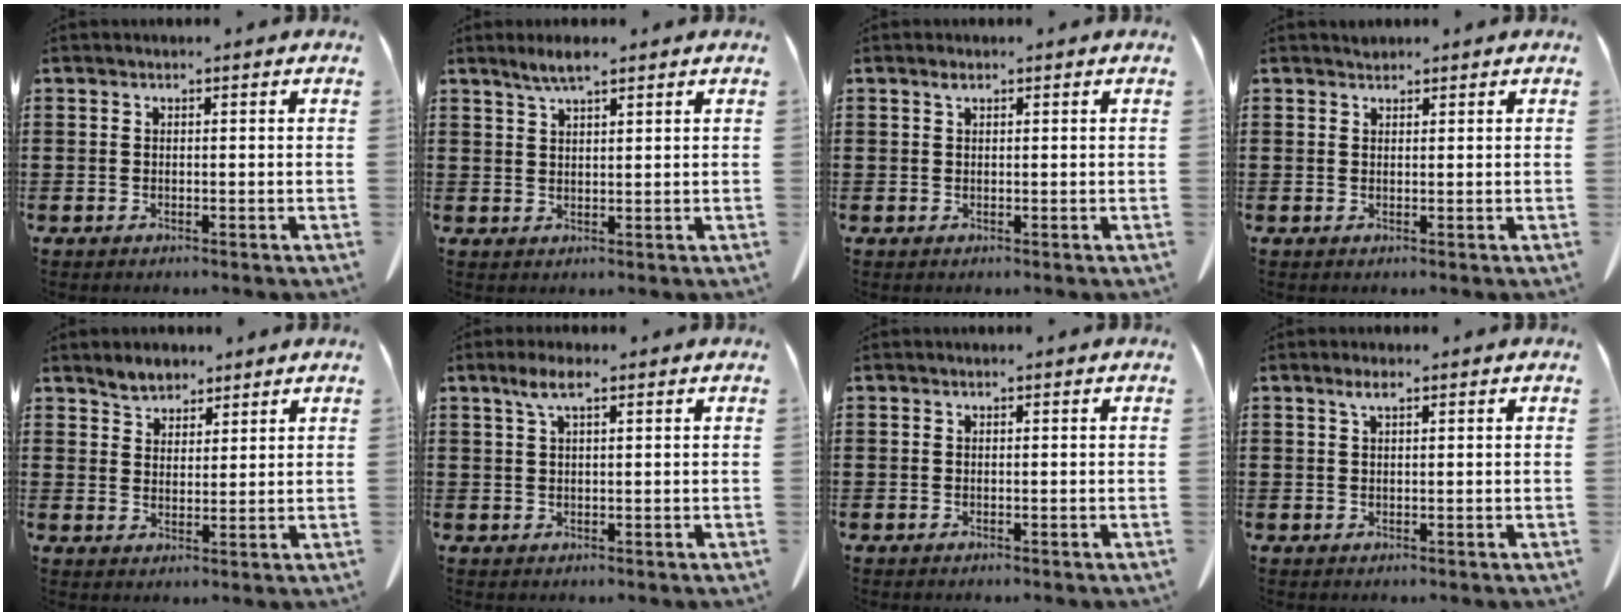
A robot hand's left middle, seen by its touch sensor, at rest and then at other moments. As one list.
[{"total": 3.4, "force": [2.5, 0.5, 2.3], "torque": [-0.050, 0.001, 0.045]}, {"total": 0.8, "force": [0.4, 0.3, 0.6], "torque": [-0.013, 0.000, 0.009]}, {"total": 0.9, "force": [0.9, 0.2, 0.2], "torque": [-0.005, -0.003, 0.019]}, {"total": 3.8, "force": [3.3, 1.8, 0.5], "torque": [-0.022, 0.002, 0.066]}, {"total": 3.5, "force": [1.8, 0.7, 2.9], "torque": [-0.061, 0.004, 0.030]}, {"total": 0.0}, {"total": 1.9, "force": [1.0, 0.3, 1.6], "torque": [-0.034, 0.000, 0.018]}]